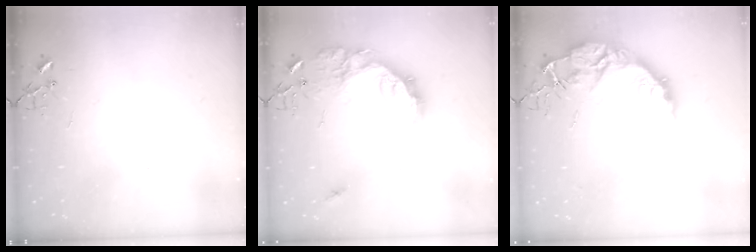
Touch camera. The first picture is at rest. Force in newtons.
{"total": 19.2, "press": 19.2, "slide": 1.0}
{"total": 16.1, "press": 16.0, "slide": 1.5}